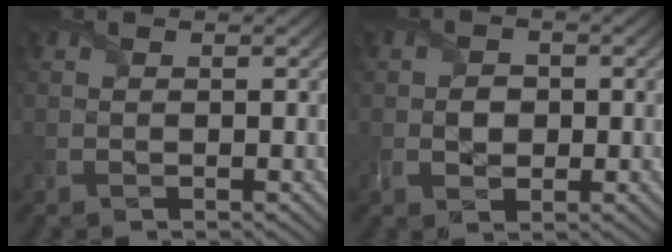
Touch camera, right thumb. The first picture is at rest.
{"total": 2.5, "force": [-0.3, 2.2, 1.3], "torque": [-0.027, -0.005, -0.007]}